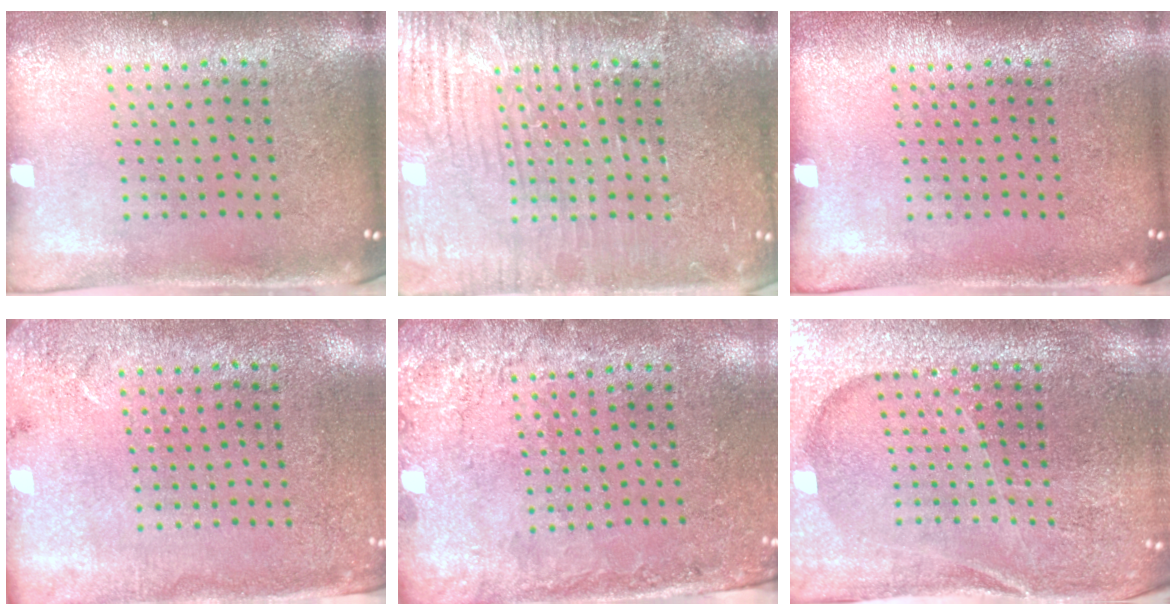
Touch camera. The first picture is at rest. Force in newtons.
{"total": 5.8, "press": 5.7, "slide": 0.8}
{"total": 0.0}
{"total": 2.6, "press": 2.1, "slide": 1.6}
{"total": 2.7, "press": 2.0, "slide": 1.8}
{"total": 3.4, "press": 3.4, "slide": 0.5}